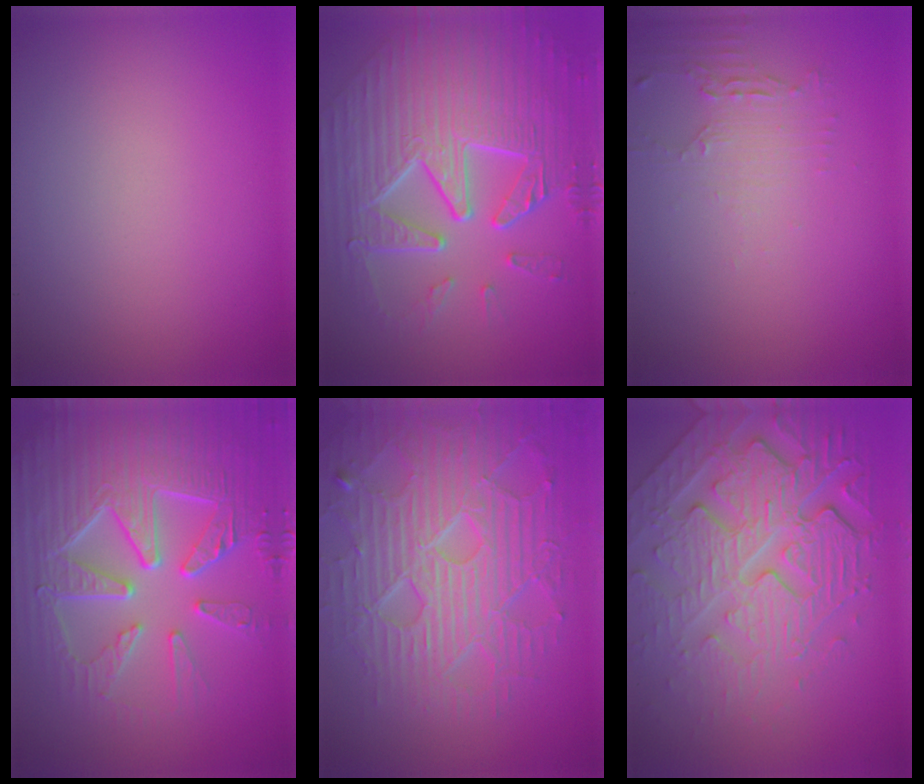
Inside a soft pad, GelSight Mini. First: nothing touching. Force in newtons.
{"total": 10.0, "press": 6.8, "slide": 7.3}
{"total": 2.2, "press": 1.7, "slide": 1.4}
{"total": 8.9, "press": 6.5, "slide": 6.1}
{"total": 9.0, "press": 6.4, "slide": 6.3}
{"total": 7.8, "press": 6.0, "slide": 5.0}